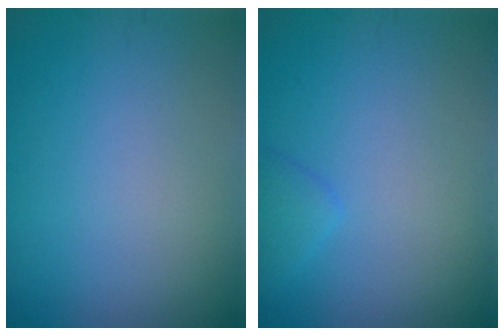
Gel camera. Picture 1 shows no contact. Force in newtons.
{"total": 1.3, "press": 1.3, "slide": 0.0}